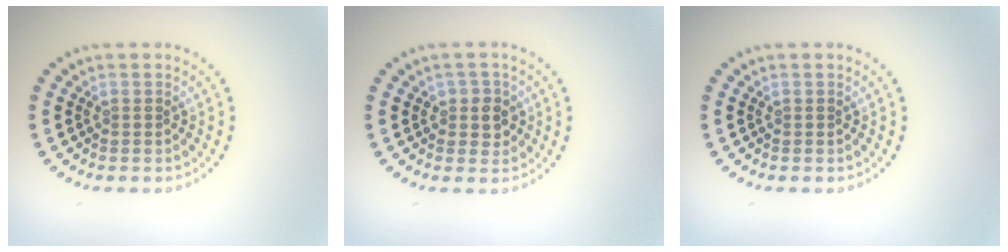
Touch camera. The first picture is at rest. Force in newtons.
{"total": 2.0, "press": 1.8, "slide": 0.7}
{"total": 0.0}